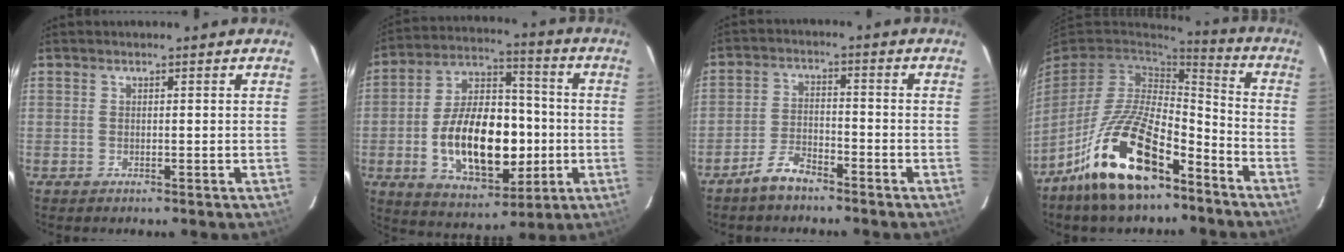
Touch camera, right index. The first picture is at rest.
{"total": 19.7, "force": [-3.4, 11.1, 15.9], "torque": [-0.296, 0.019, -0.040]}
{"total": 5.3, "force": [-4.4, 1.8, 2.4], "torque": [-0.062, 0.008, -0.083]}
{"total": 19.7, "force": [-12.1, 8.2, 13.2], "torque": [-0.261, -0.004, -0.216]}